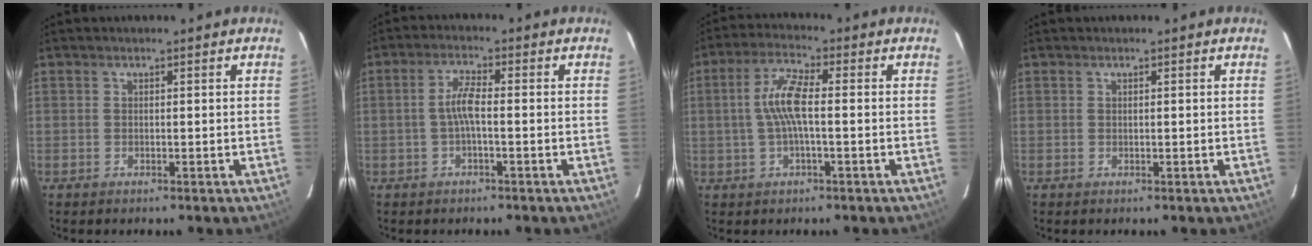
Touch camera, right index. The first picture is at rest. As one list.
[{"total": 3.6, "force": [-0.8, 0.5, 3.5], "torque": [-0.073, 0.008, -0.015]}, {"total": 7.0, "force": [-0.2, 1.4, 6.9], "torque": [-0.140, 0.011, -0.003]}, {"total": 0.0}]